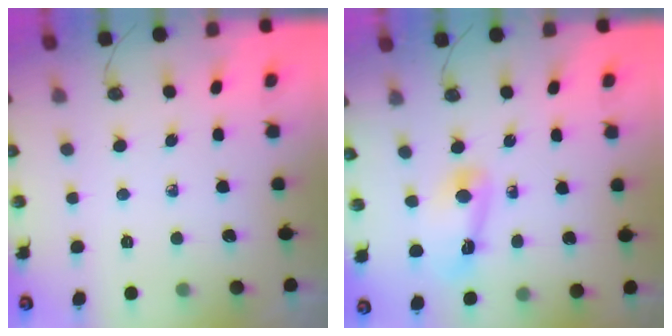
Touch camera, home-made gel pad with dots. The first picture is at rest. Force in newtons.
{"total": 10.0, "press": 6.9, "slide": 7.3}